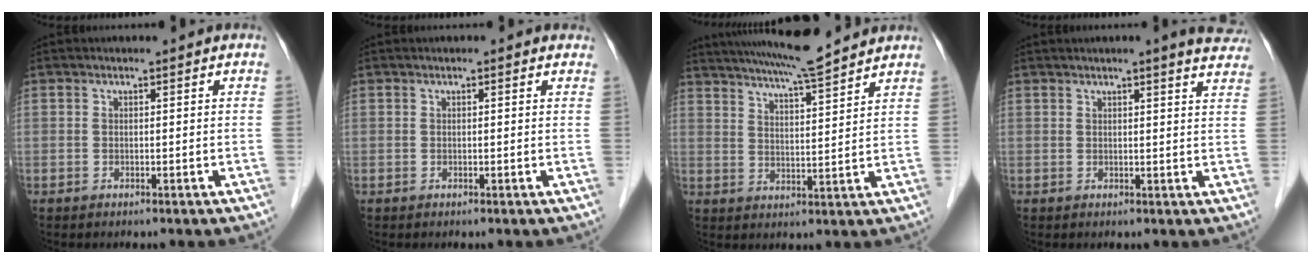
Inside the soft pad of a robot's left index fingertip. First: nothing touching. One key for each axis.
{"total": 1.3, "fx": 1.0, "fy": 0.4, "fz": 0.8, "tx": -0.012, "ty": 0.013, "tz": 0.009}
{"total": 11.7, "fx": 10.5, "fy": 0.1, "fz": 5.1, "tx": -0.091, "ty": 0.015, "tz": 0.161}
{"total": 8.2, "fx": 7.0, "fy": 0.5, "fz": 4.3, "tx": -0.041, "ty": -0.003, "tz": 0.060}